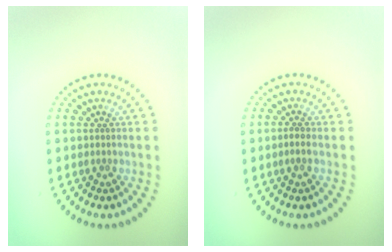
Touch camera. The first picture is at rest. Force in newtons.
{"total": 0.7, "press": 0.5, "slide": 0.4}